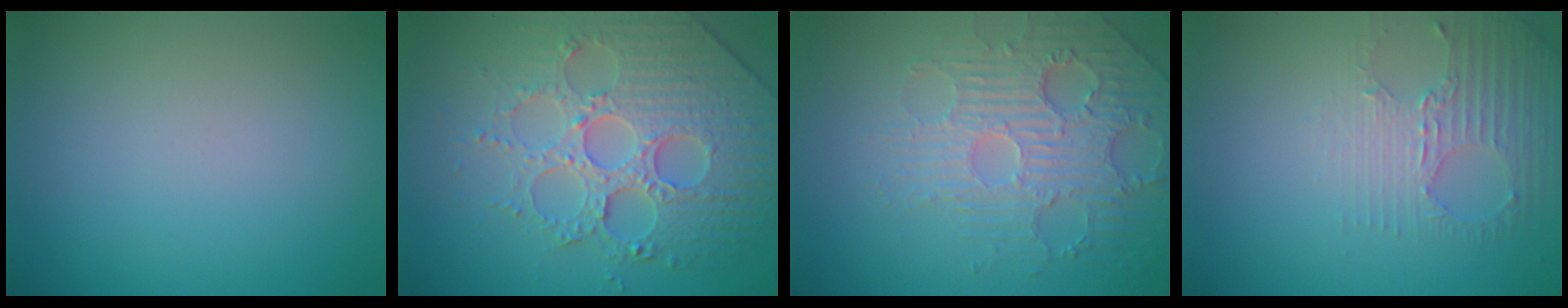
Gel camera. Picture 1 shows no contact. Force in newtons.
{"total": 6.8, "press": 5.8, "slide": 3.6}
{"total": 4.5, "press": 4.1, "slide": 2.0}
{"total": 2.9, "press": 2.3, "slide": 1.8}